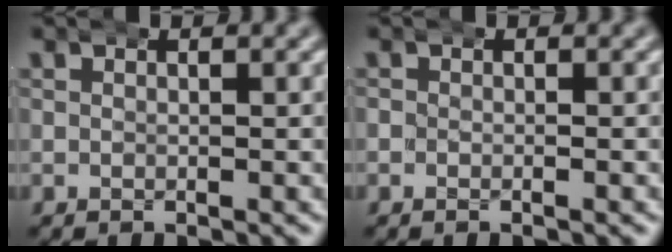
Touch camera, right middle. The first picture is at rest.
{"total": 0.7, "force": [-0.3, 0.5, 0.2], "torque": [-0.010, 0.003, -0.007]}